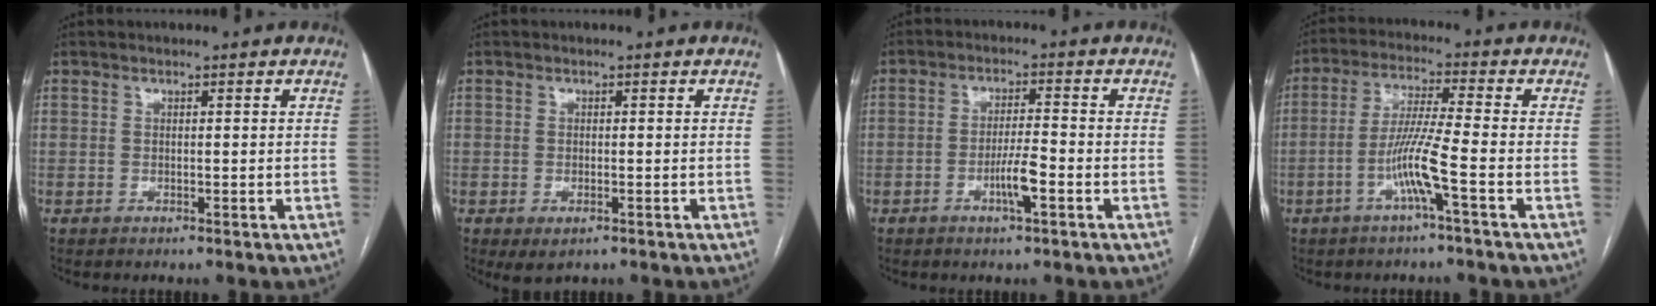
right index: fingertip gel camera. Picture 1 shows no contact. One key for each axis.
{"total": 2.6, "fx": -1.1, "fy": 1.2, "fz": 2.0, "tx": -0.037, "ty": -0.005, "tz": -0.007}
{"total": 8.0, "fx": -3.2, "fy": 0.6, "fz": 7.3, "tx": -0.139, "ty": -0.002, "tz": -0.056}
{"total": 7.6, "fx": -3.0, "fy": -0.9, "fz": 6.9, "tx": -0.139, "ty": 0.002, "tz": -0.059}